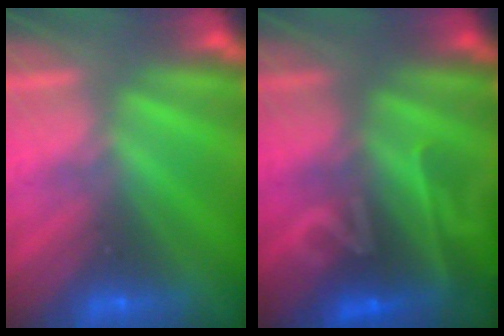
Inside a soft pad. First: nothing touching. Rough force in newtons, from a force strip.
{"total": 2.2}